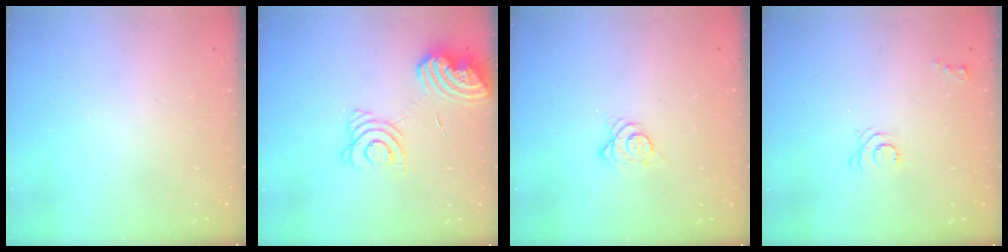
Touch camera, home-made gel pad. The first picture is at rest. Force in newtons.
{"total": 14.4, "press": 14.3, "slide": 1.8}
{"total": 5.0, "press": 5.0, "slide": 0.2}
{"total": 7.0, "press": 6.9, "slide": 1.1}